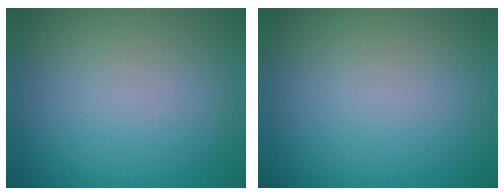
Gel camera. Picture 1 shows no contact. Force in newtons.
{"total": 0.0}